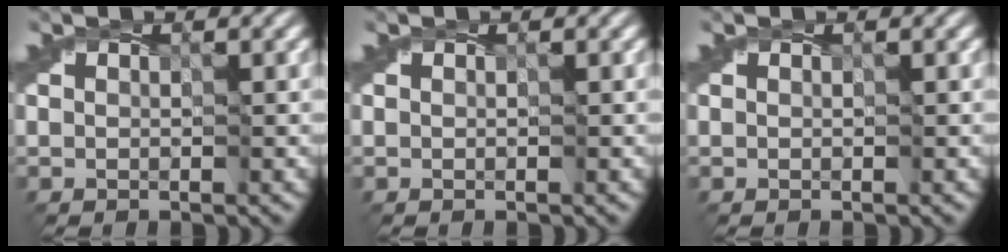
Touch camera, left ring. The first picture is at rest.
{"total": 0.0}
{"total": 0.0}